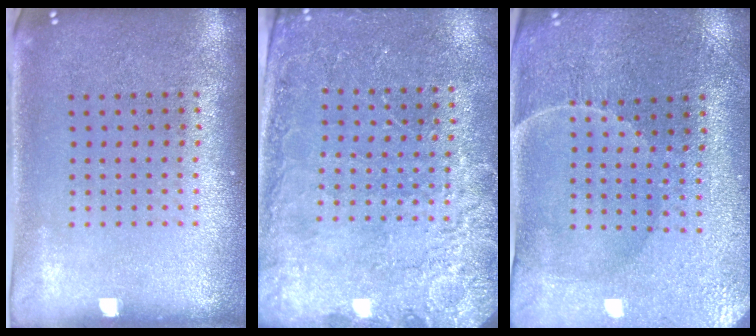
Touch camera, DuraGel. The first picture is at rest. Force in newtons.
{"total": 2.6, "press": 2.5, "slide": 0.5}
{"total": 1.0, "press": 0.9, "slide": 0.3}